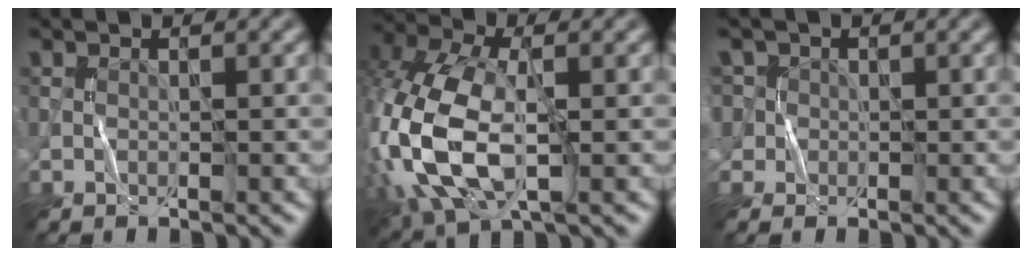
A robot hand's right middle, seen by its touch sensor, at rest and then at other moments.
{"total": 12.7, "force": [-2.0, 7.3, 10.2], "torque": [-0.261, -0.005, -0.043]}
{"total": 4.3, "force": [1.3, 3.9, 1.3], "torque": [-0.027, 0.022, 0.011]}